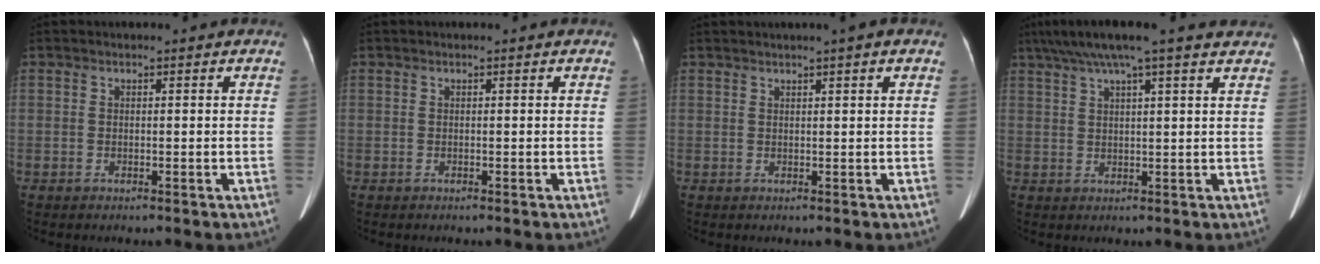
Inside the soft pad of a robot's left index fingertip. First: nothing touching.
{"total": 0.0}
{"total": 2.1, "force": [1.3, -0.2, 1.6], "torque": [-0.030, 0.012, 0.022]}
{"total": 14.8, "force": [12.0, 0.8, 8.5], "torque": [-0.150, 0.053, 0.160]}